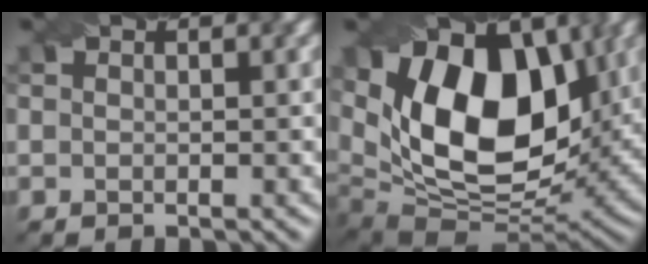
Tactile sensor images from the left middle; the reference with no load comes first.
{"total": 15.2, "force": [3.9, 9.0, 11.5], "torque": [-0.169, 0.002, 0.061]}